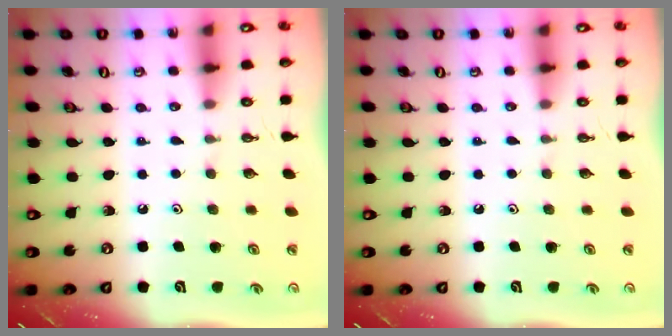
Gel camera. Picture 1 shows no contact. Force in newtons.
{"total": 0.0}